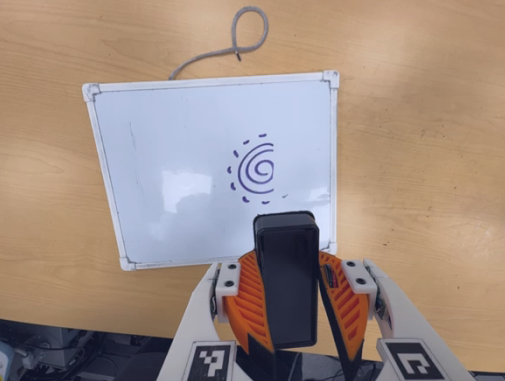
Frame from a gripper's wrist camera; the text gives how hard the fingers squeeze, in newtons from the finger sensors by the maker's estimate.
{"total": 10.7, "left": 10.9, "right": 10.4}